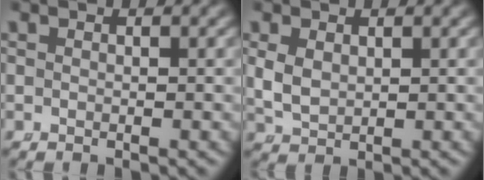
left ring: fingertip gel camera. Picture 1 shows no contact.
{"total": 3.2, "force": [0.3, 2.8, 1.6], "torque": [-0.058, -0.020, 0.021]}